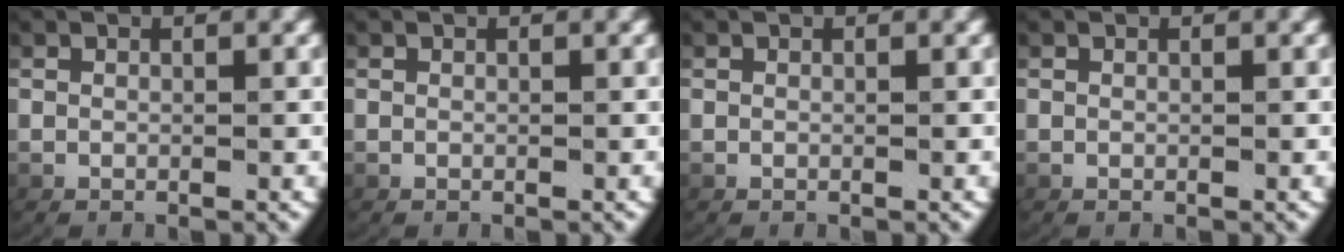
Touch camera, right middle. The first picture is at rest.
{"total": 0.0}
{"total": 0.0}
{"total": 0.0}